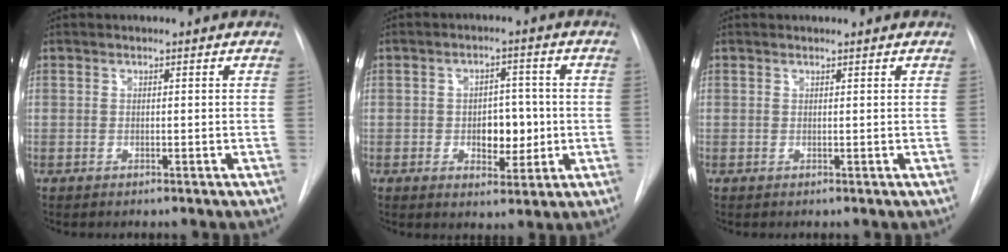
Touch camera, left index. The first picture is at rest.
{"total": 5.9, "force": [-0.9, 3.5, 4.7], "torque": [-0.057, 0.002, -0.007]}
{"total": 0.9, "force": [0.9, 0.0, 0.0], "torque": [-0.008, 0.004, 0.012]}